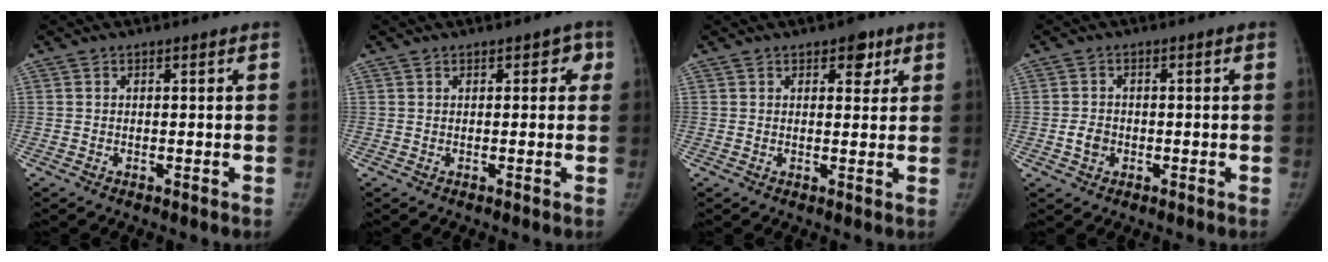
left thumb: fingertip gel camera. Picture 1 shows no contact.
{"total": 2.1, "force": [0.6, 1.5, 1.4], "torque": [0.011, 0.005, -0.002]}
{"total": 3.7, "force": [2.0, 2.3, 2.1], "torque": [-0.001, -0.007, 0.022]}
{"total": 2.8, "force": [-0.9, 2.4, 1.3], "torque": [-0.015, 0.007, -0.018]}